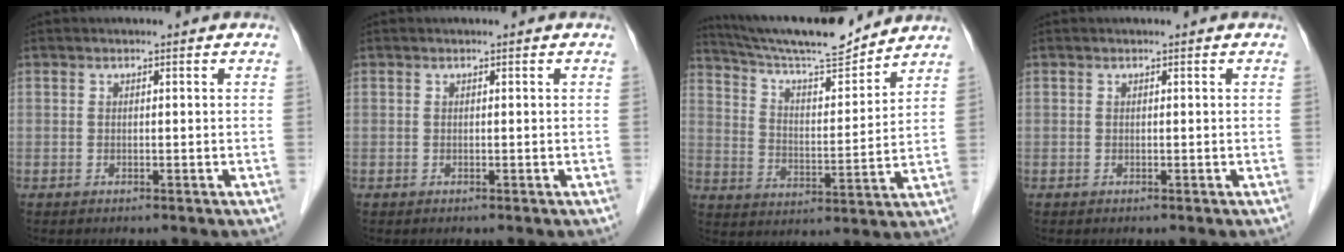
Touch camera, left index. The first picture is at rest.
{"total": 0.0}
{"total": 14.4, "force": [13.6, 0.6, 4.7], "torque": [-0.090, -0.003, 0.228]}
{"total": 0.0}